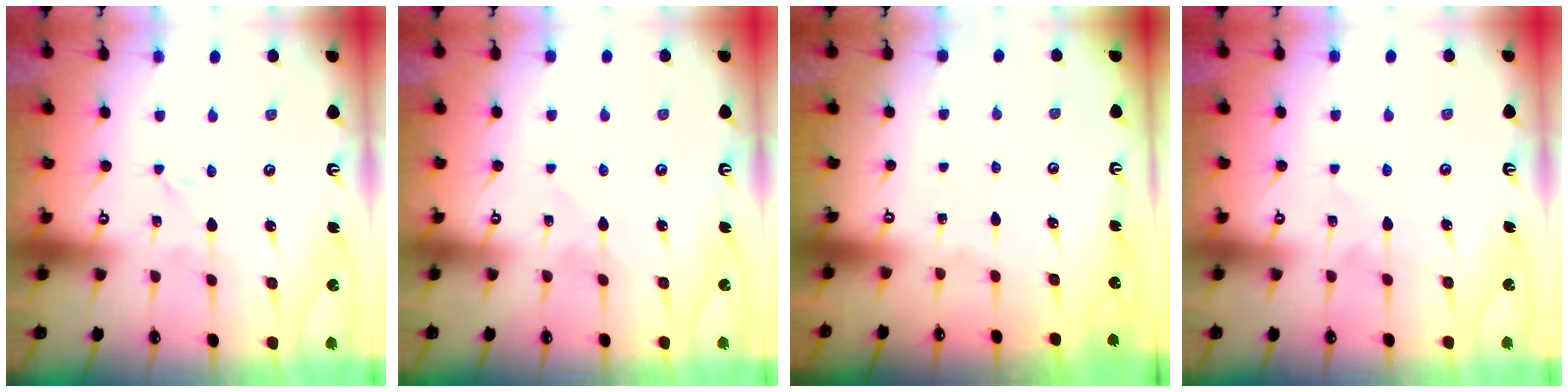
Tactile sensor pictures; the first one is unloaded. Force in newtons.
{"total": 2.7, "press": 2.7, "slide": 0.3}
{"total": 0.0}
{"total": 3.5, "press": 3.4, "slide": 0.3}